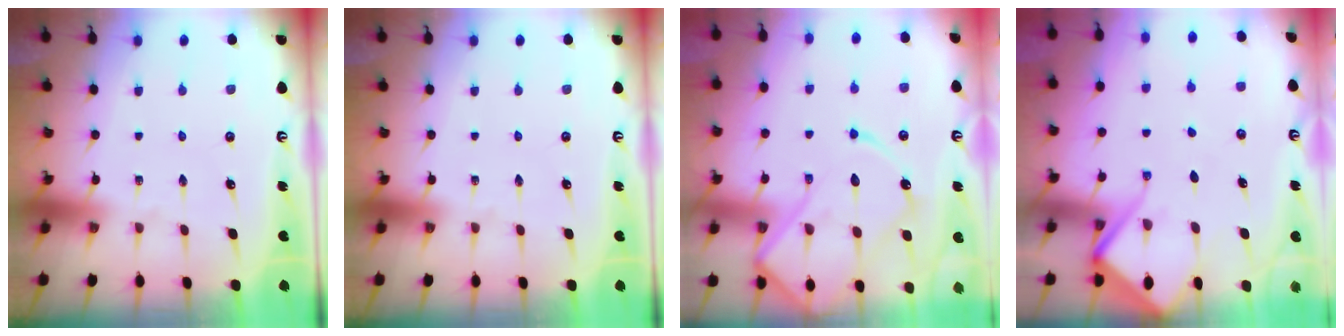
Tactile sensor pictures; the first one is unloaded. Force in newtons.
{"total": 0.0}
{"total": 16.0, "press": 16.0, "slide": 1.4}
{"total": 8.5, "press": 8.5, "slide": 0.8}